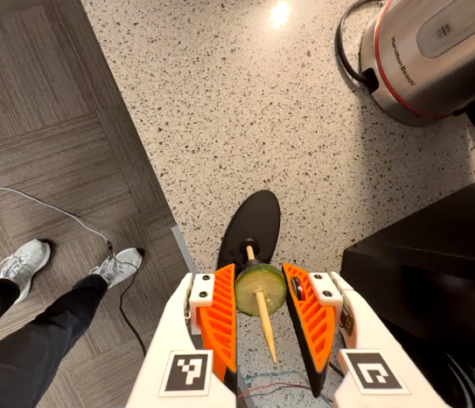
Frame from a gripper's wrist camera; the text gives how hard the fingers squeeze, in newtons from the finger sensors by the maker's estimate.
{"total": 8.6, "left": 8.0, "right": 9.2}